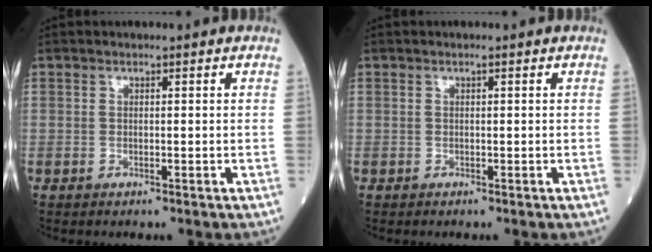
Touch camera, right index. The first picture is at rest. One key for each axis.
{"total": 0.0}